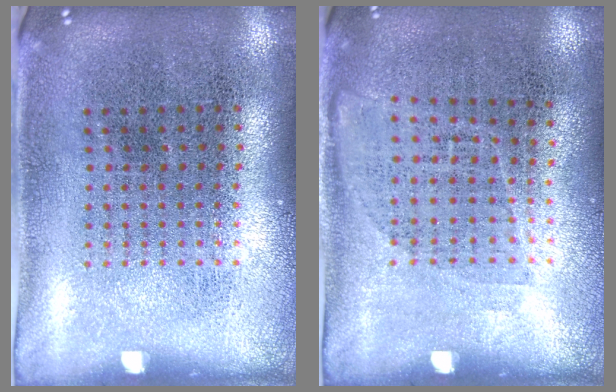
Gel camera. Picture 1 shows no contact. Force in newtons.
{"total": 1.0, "press": 0.8, "slide": 0.6}